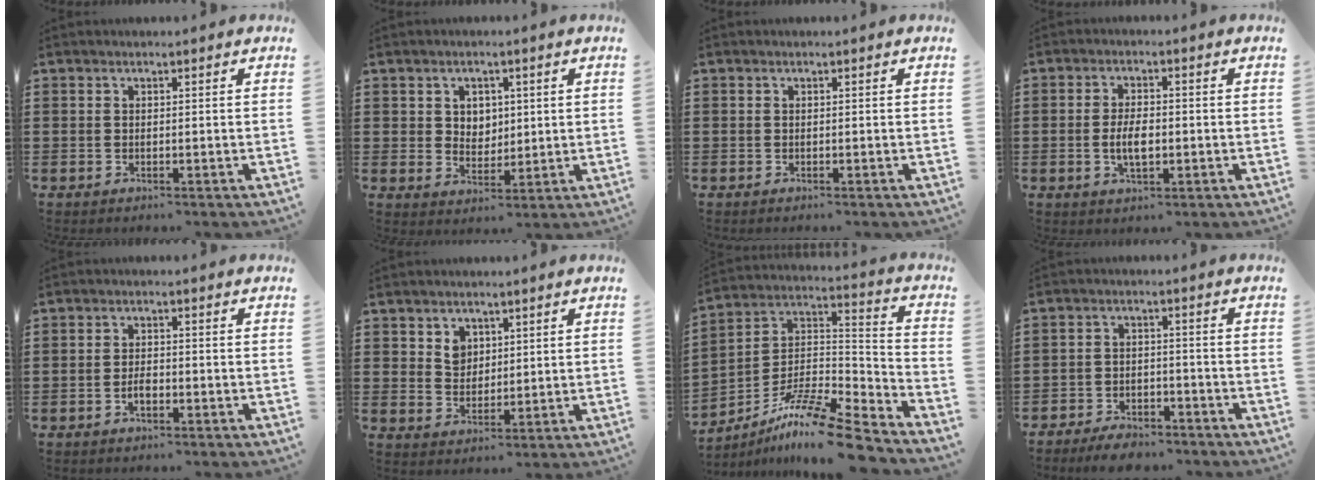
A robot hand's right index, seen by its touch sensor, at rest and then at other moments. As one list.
[{"total": 3.6, "force": [1.4, 3.2, 0.8], "torque": [-0.022, 0.010, 0.022]}, {"total": 0.0}, {"total": 4.6, "force": [-0.7, 1.8, 4.1], "torque": [-0.089, -0.003, -0.016]}, {"total": 2.2, "force": [-1.0, 0.8, 1.8], "torque": [-0.036, -0.001, -0.018]}, {"total": 3.7, "force": [2.0, 2.9, 1.0], "torque": [-0.023, 0.008, 0.035]}, {"total": 11.4, "force": [-9.1, 1.1, 6.8], "torque": [-0.122, 0.011, -0.179]}, {"total": 4.0, "force": [-3.8, 0.9, 0.5], "torque": [-0.011, 0.010, -0.078]}]